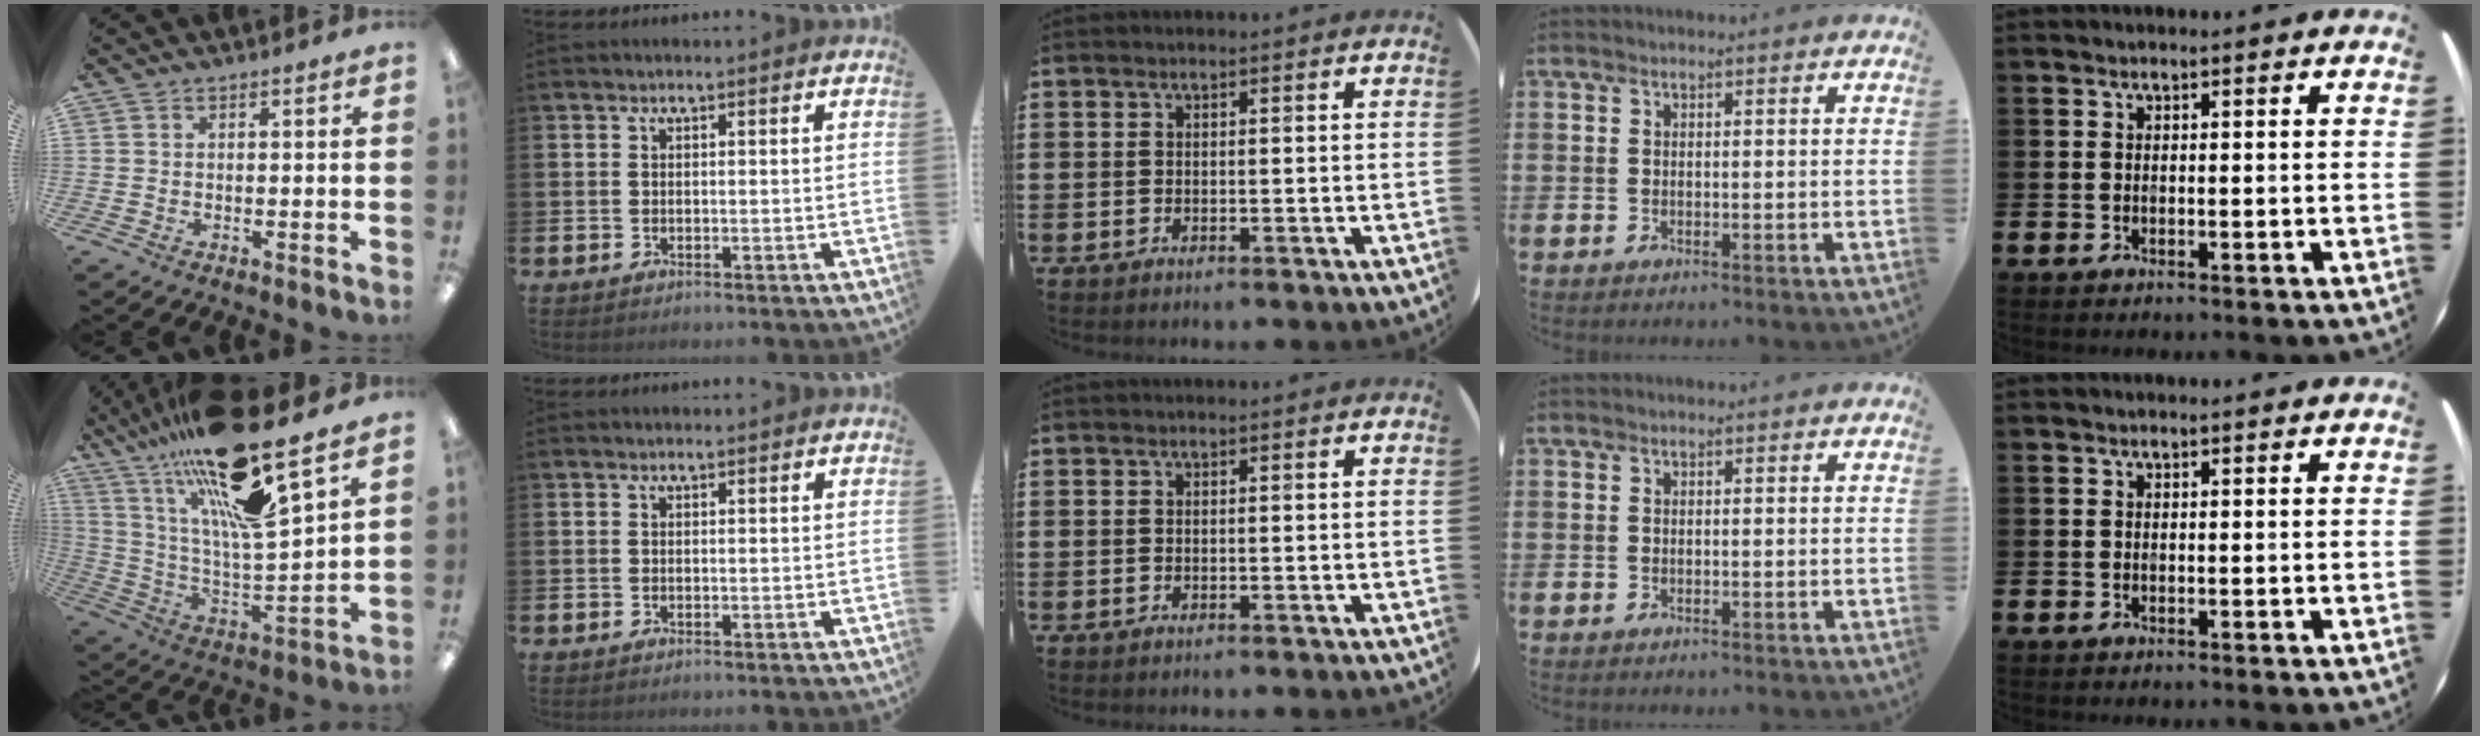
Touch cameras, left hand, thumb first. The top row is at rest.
{"thumb": {"total": 23.4, "force": [17.0, 4.3, 15.4], "torque": [-0.277, -0.105, 0.274]}}